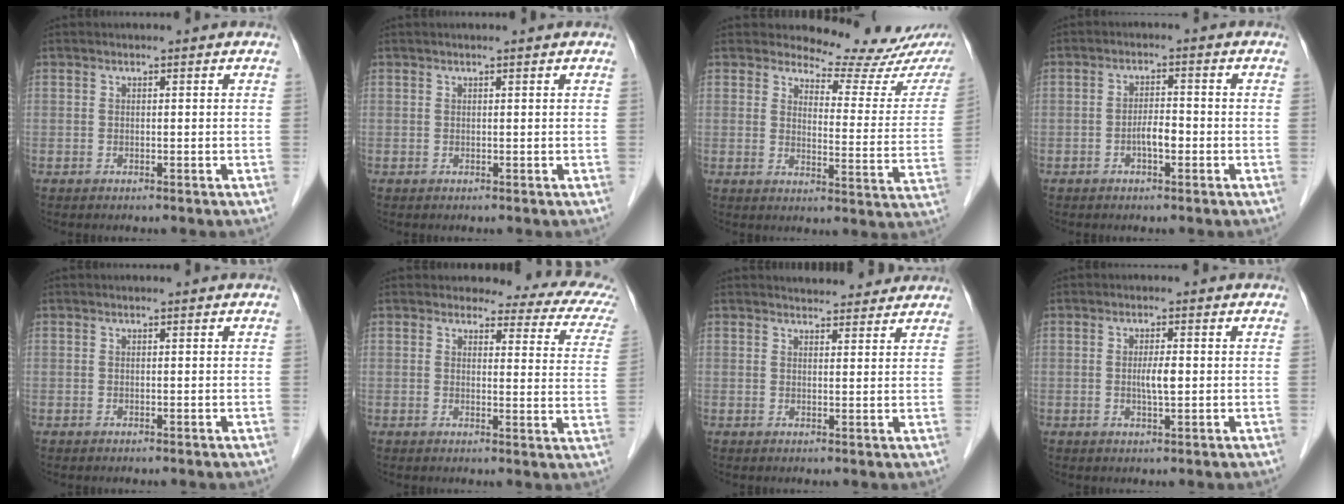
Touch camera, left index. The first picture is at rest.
{"total": 0.9, "force": [0.7, -0.1, 0.4], "torque": [-0.010, 0.010, 0.017]}
{"total": 11.7, "force": [11.3, 1.3, 2.8], "torque": [-0.019, -0.062, 0.123]}
{"total": 2.8, "force": [-1.2, 0.9, 2.4], "torque": [-0.042, 0.004, -0.021]}
{"total": 0.0}
{"total": 10.6, "force": [8.8, 3.4, 4.8], "torque": [-0.038, -0.020, 0.066]}
{"total": 6.4, "force": [6.0, 1.6, 1.2], "torque": [-0.009, 0.013, 0.068]}
{"total": 2.6, "force": [-0.2, 0.4, 2.6], "torque": [-0.051, -0.001, -0.003]}